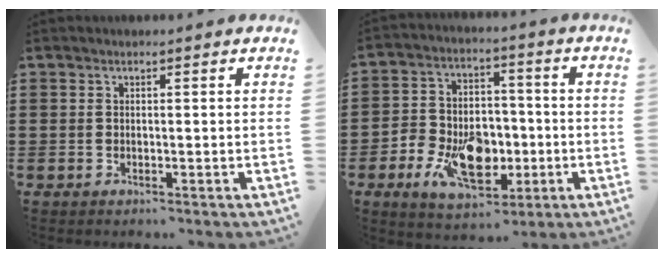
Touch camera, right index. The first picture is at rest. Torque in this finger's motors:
{"motor_torque": [2.14, 0.00, 0.75, 0.21]}